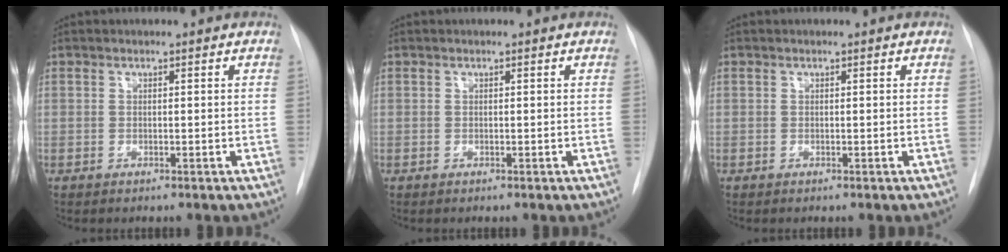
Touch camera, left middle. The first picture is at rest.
{"total": 0.0}
{"total": 0.0}